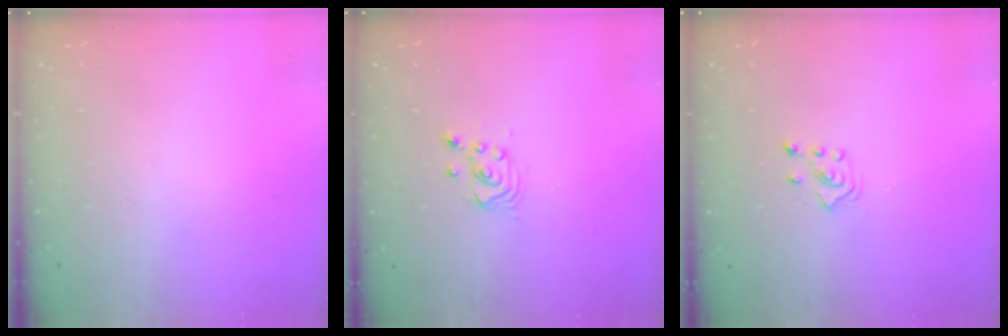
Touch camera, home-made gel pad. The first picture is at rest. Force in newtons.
{"total": 2.5, "press": 2.5, "slide": 0.2}
{"total": 3.2, "press": 3.1, "slide": 0.9}